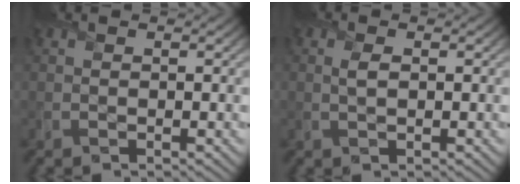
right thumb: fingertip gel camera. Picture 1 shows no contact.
{"total": 1.5, "force": [0.4, 0.6, 1.3], "torque": [-0.034, 0.003, 0.006]}